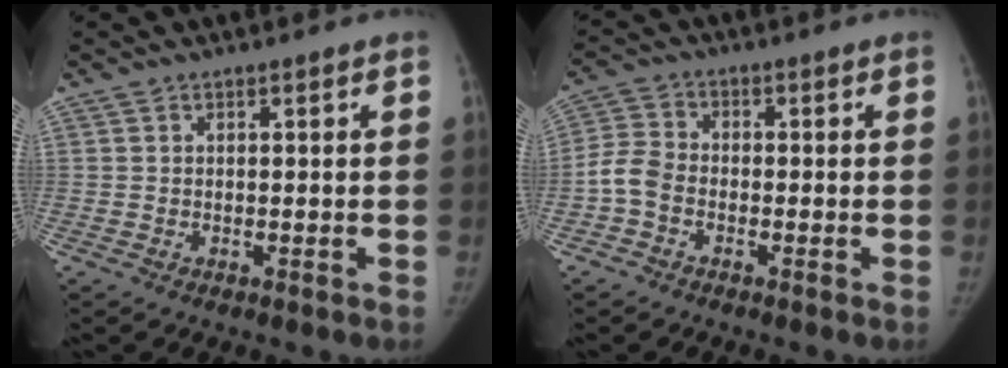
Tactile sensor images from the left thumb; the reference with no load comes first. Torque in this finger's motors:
{"motor_torque": [-0.17, 0.24, 0.49, 0.01, 0.07]}